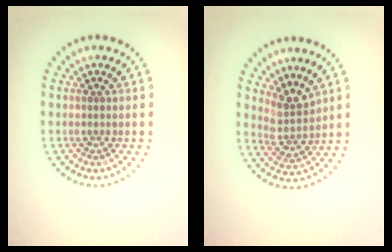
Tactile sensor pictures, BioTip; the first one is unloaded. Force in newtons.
{"total": 3.0, "press": 2.2, "slide": 2.0}